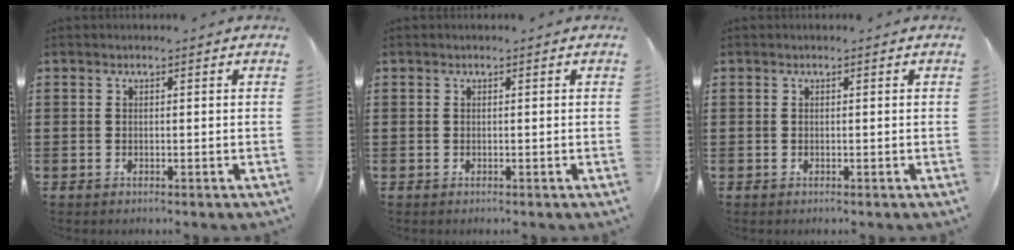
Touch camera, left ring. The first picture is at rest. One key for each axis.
{"total": 0.0}
{"total": 0.0}